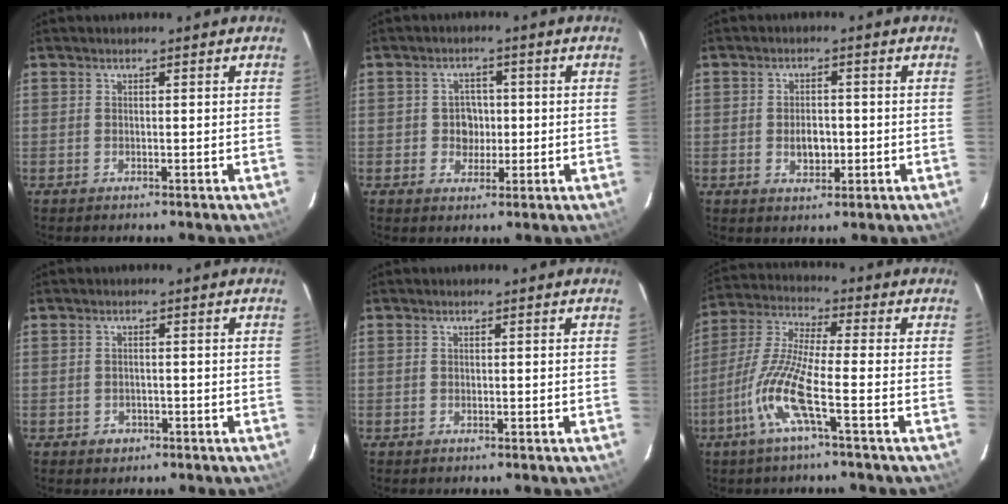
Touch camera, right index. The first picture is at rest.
{"total": 3.6, "force": [-0.2, 3.4, 1.2], "torque": [-0.022, 0.011, 0.000]}
{"total": 4.0, "force": [-0.6, 2.6, 3.0], "torque": [-0.052, 0.001, -0.006]}
{"total": 2.1, "force": [-0.9, 1.8, 0.6], "torque": [-0.012, 0.002, -0.008]}
{"total": 0.0}
{"total": 10.8, "force": [-4.4, 0.4, 9.9], "torque": [-0.219, -0.001, -0.093]}